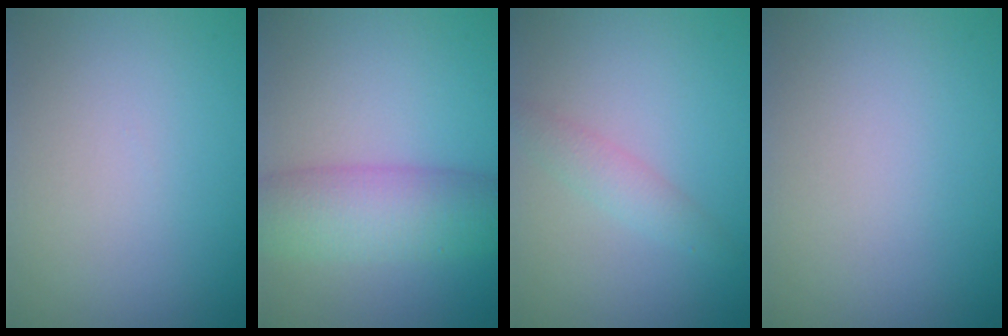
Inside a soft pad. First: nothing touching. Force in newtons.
{"total": 6.2, "press": 6.2, "slide": 0.2}
{"total": 1.7, "press": 1.7, "slide": 0.1}
{"total": 0.0}